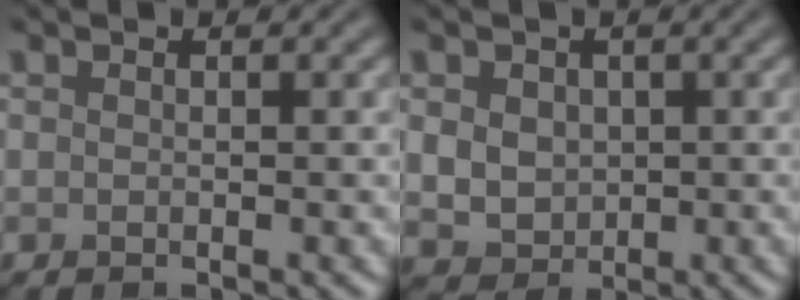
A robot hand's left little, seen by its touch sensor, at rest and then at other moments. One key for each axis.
{"total": 3.3, "fx": 0.5, "fy": 2.8, "fz": 1.7, "tx": -0.041, "ty": 0.003, "tz": 0.008}